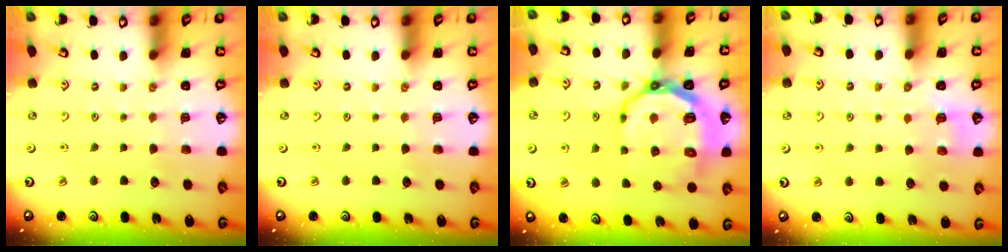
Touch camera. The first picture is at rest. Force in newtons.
{"total": 0.0}
{"total": 14.4, "press": 13.9, "slide": 3.9}
{"total": 3.4, "press": 2.8, "slide": 1.9}